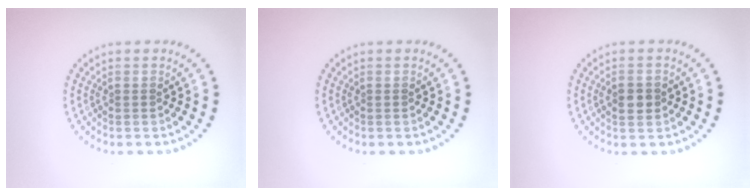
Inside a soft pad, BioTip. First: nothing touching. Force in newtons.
{"total": 0.0}
{"total": 2.2, "press": 2.2, "slide": 0.0}